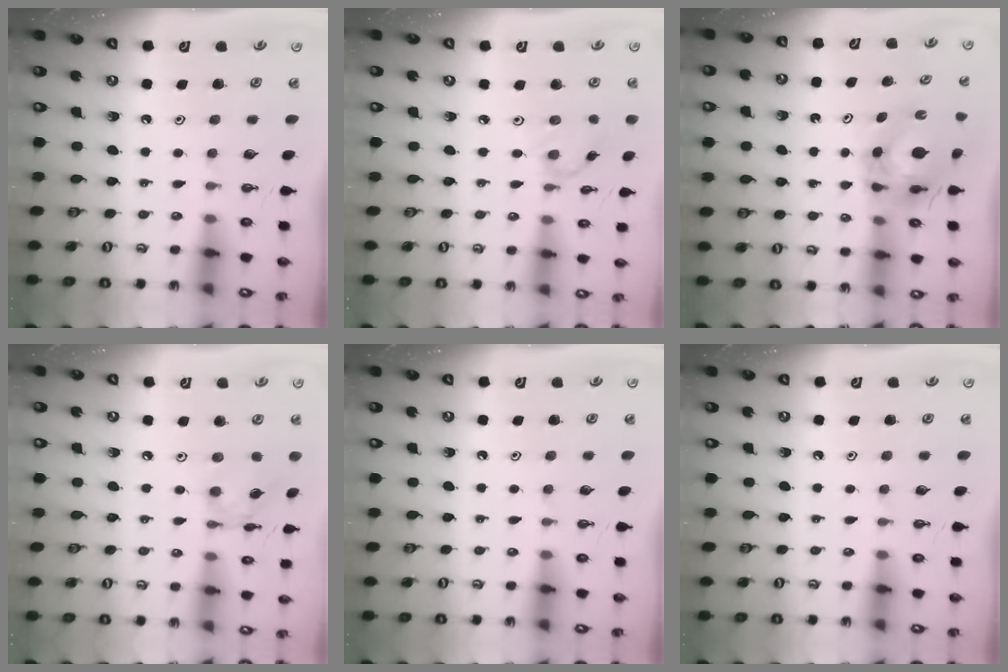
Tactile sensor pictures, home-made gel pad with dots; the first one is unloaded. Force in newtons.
{"total": 1.0, "press": 1.0, "slide": 0.3}
{"total": 7.0, "press": 6.9, "slide": 0.7}
{"total": 6.2, "press": 6.2, "slide": 0.3}
{"total": 0.0}
{"total": 0.0}